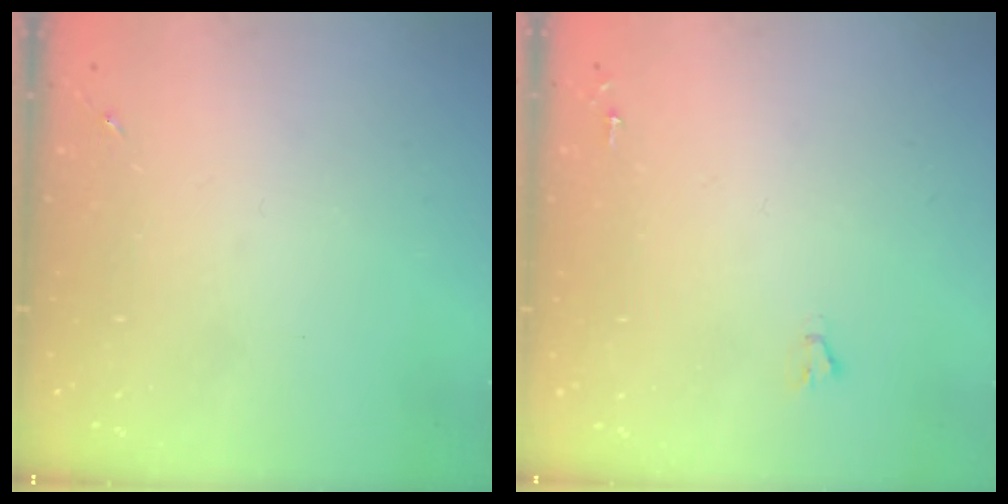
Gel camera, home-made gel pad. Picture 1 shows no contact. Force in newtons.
{"total": 1.6, "press": 1.6, "slide": 0.1}